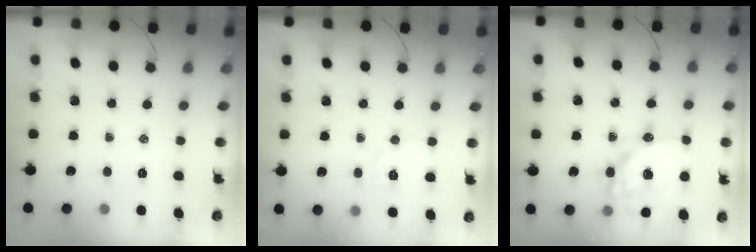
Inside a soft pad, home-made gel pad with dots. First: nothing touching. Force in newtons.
{"total": 5.4, "press": 5.3, "slide": 1.2}
{"total": 15.9, "press": 15.5, "slide": 3.9}